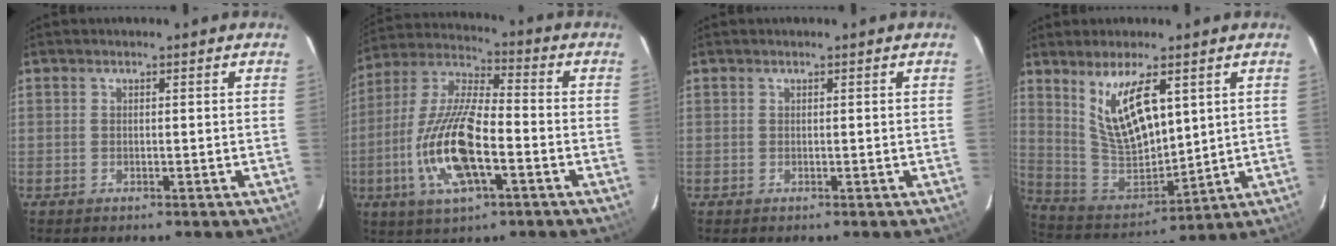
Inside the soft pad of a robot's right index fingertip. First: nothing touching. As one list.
[{"total": 16.8, "force": [-5.2, 5.5, 15.0], "torque": [-0.313, -0.010, -0.102]}, {"total": 0.0}, {"total": 13.5, "force": [6.0, 5.5, 10.8], "torque": [-0.200, -0.013, 0.136]}]